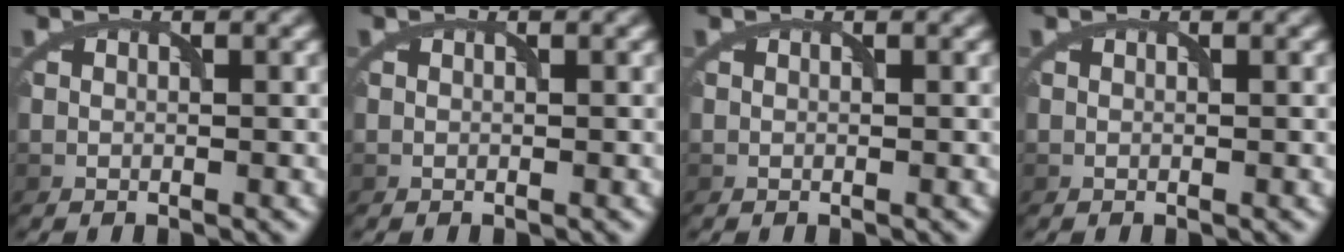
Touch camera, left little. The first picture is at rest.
{"total": 0.0}
{"total": 0.0}
{"total": 0.0}